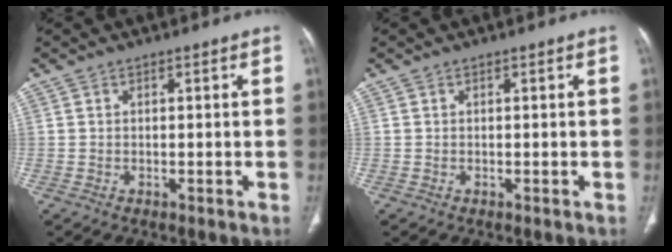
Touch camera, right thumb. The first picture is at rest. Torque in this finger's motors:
{"motor_torque": [0.01, 0.01, -0.01, 0.00, 0.00]}